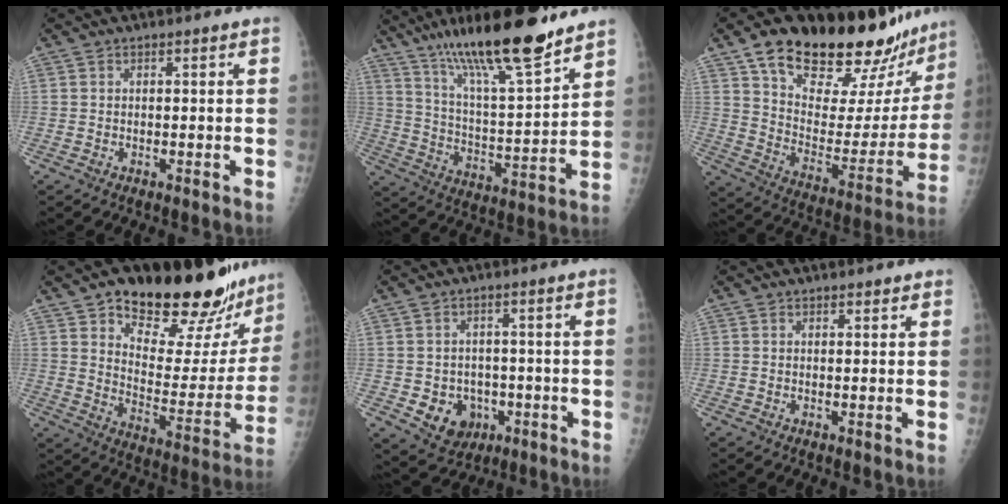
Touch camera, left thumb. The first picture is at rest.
{"total": 20.7, "force": [15.4, 3.2, 13.4], "torque": [-0.210, -0.075, 0.266]}
{"total": 29.5, "force": [22.0, 10.1, 16.9], "torque": [-0.224, -0.079, 0.325]}
{"total": 25.5, "force": [19.8, 9.5, 12.9], "torque": [-0.135, -0.107, 0.277]}
{"total": 7.4, "force": [-1.7, 6.4, 3.2], "torque": [-0.023, 0.007, -0.013]}
{"total": 1.3, "force": [1.1, 0.6, 0.3], "torque": [0.004, -0.005, 0.013]}